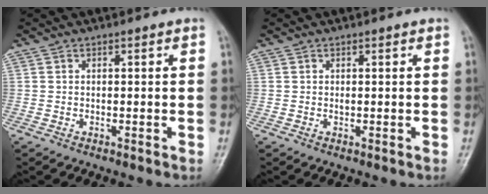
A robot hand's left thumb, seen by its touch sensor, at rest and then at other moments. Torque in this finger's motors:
{"motor_torque": [0.27, 0.26, 0.22, 0.15, 0.00]}